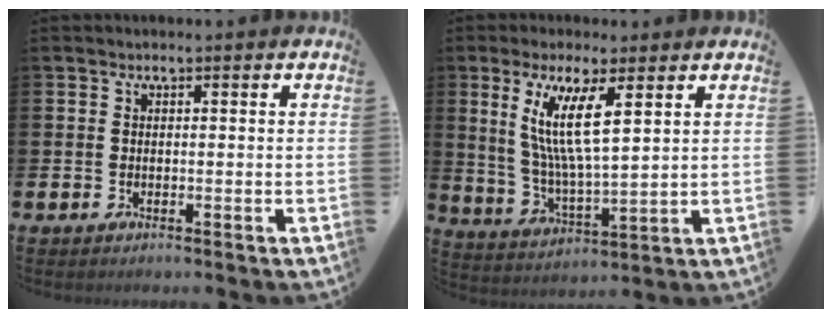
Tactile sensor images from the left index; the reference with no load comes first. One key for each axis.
{"total": 9.0, "fx": 4.7, "fy": 2.1, "fz": 7.4, "tx": -0.147, "ty": -0.011, "tz": 0.080}